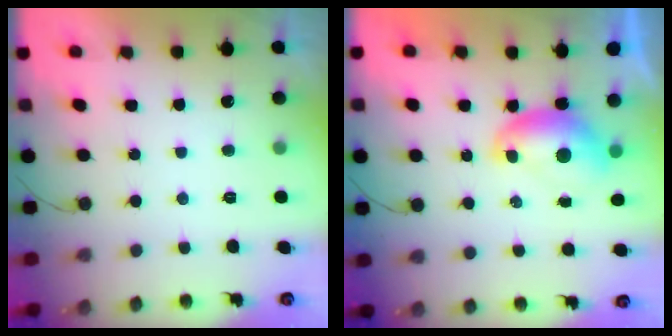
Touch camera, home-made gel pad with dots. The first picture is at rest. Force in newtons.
{"total": 8.4, "press": 8.3, "slide": 0.6}